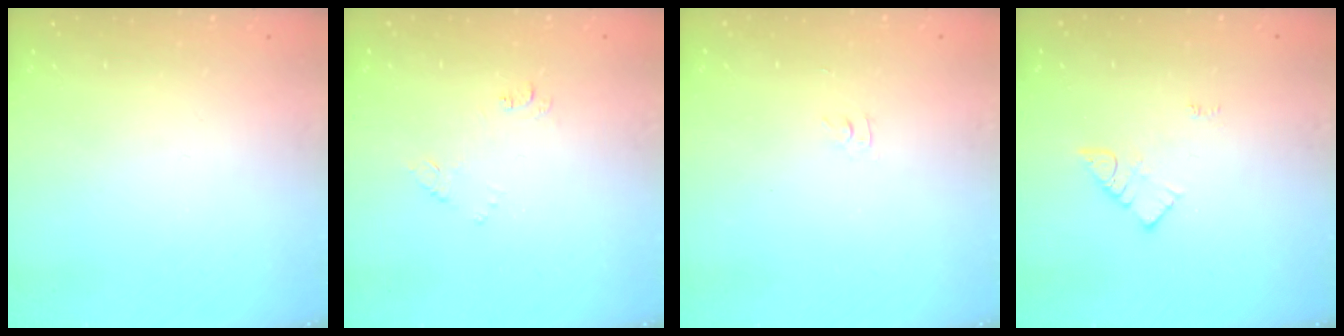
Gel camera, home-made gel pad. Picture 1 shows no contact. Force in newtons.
{"total": 7.9, "press": 7.9, "slide": 0.6}
{"total": 2.8, "press": 2.8, "slide": 0.4}
{"total": 3.6, "press": 3.6, "slide": 0.4}